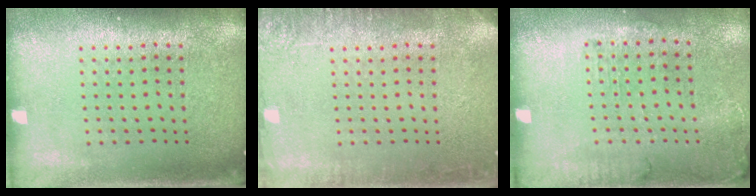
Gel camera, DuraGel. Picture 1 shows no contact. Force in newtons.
{"total": 2.4, "press": 2.3, "slide": 0.3}
{"total": 1.4, "press": 1.2, "slide": 0.7}